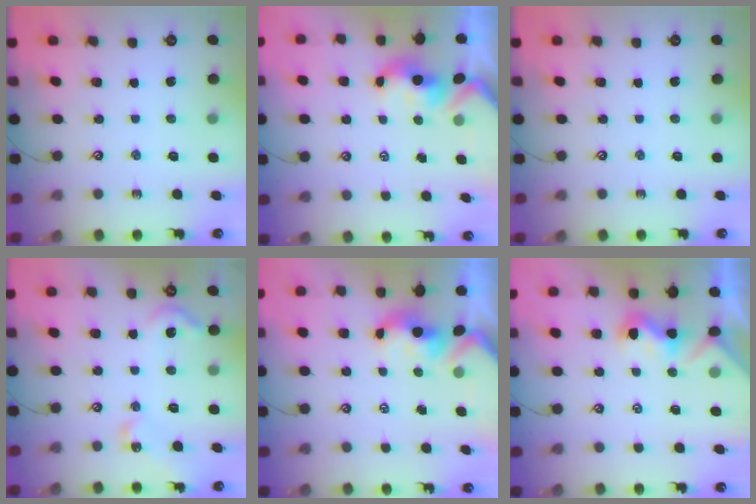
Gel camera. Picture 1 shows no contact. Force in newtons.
{"total": 1.6, "press": 1.4, "slide": 0.7}
{"total": 0.0}
{"total": 8.5, "press": 8.5, "slide": 0.8}
{"total": 1.5, "press": 1.3, "slide": 0.7}
{"total": 0.5, "press": 0.3, "slide": 0.4}